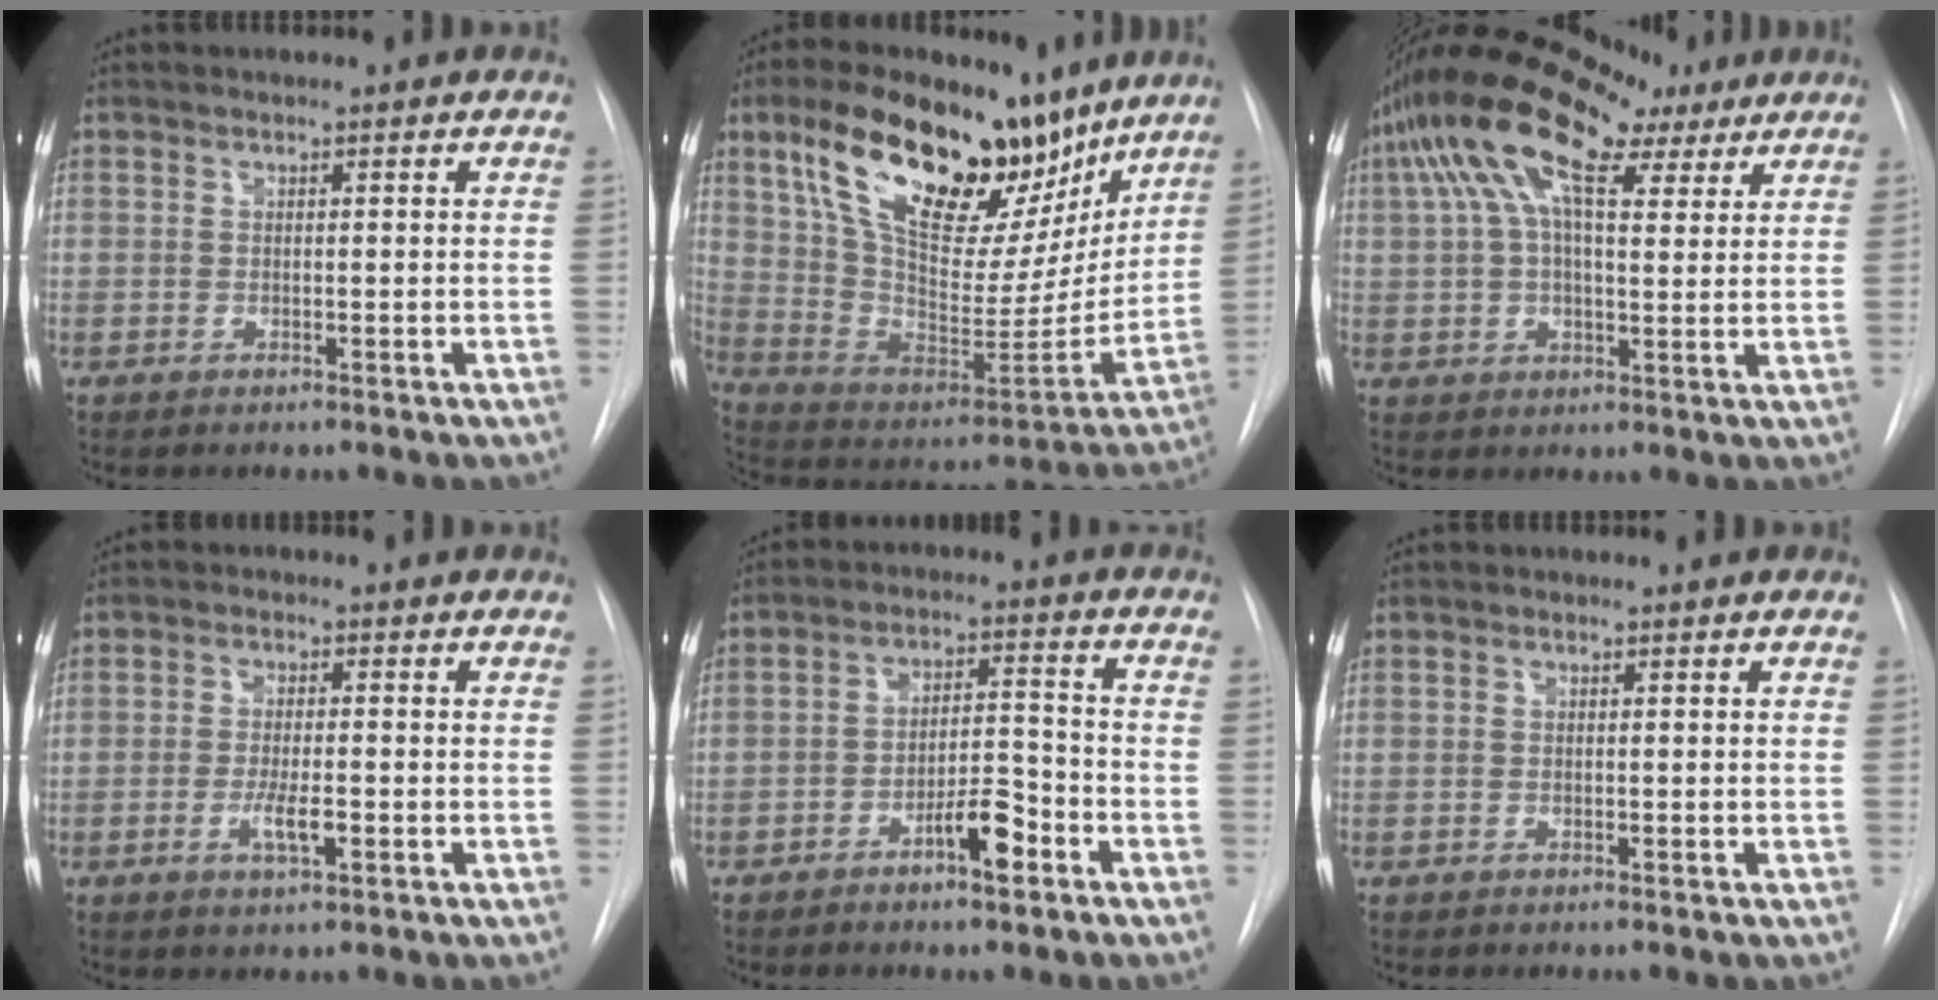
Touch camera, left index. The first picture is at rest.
{"total": 25.2, "force": [16.0, 9.9, 16.8], "torque": [-0.271, 0.019, 0.270]}
{"total": 15.8, "force": [8.8, 6.4, 11.4], "torque": [-0.226, 0.069, 0.155]}
{"total": 4.2, "force": [-1.5, 1.0, 3.8], "torque": [-0.071, -0.002, -0.024]}
{"total": 6.6, "force": [-3.9, 1.8, 5.1], "torque": [-0.086, 0.012, -0.063]}
{"total": 0.0}